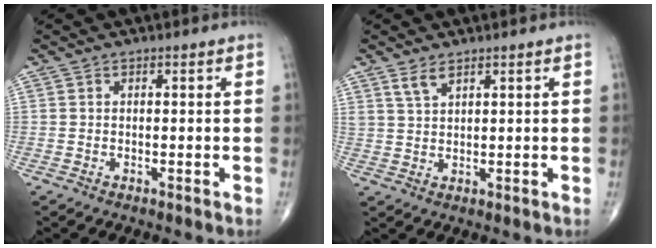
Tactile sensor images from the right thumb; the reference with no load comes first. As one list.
[{"total": 2.9, "force": [2.1, 1.1, 1.7], "torque": [-0.034, -0.009, 0.048]}]